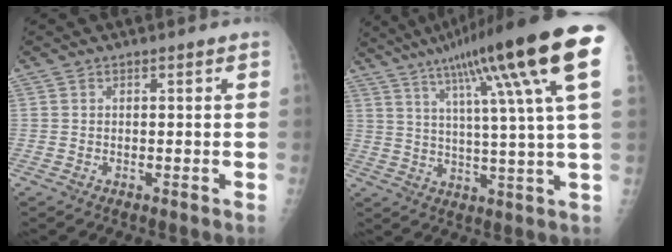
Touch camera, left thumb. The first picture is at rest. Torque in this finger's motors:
{"motor_torque": [2.63, 1.08, 2.04, -0.73, 0.60]}